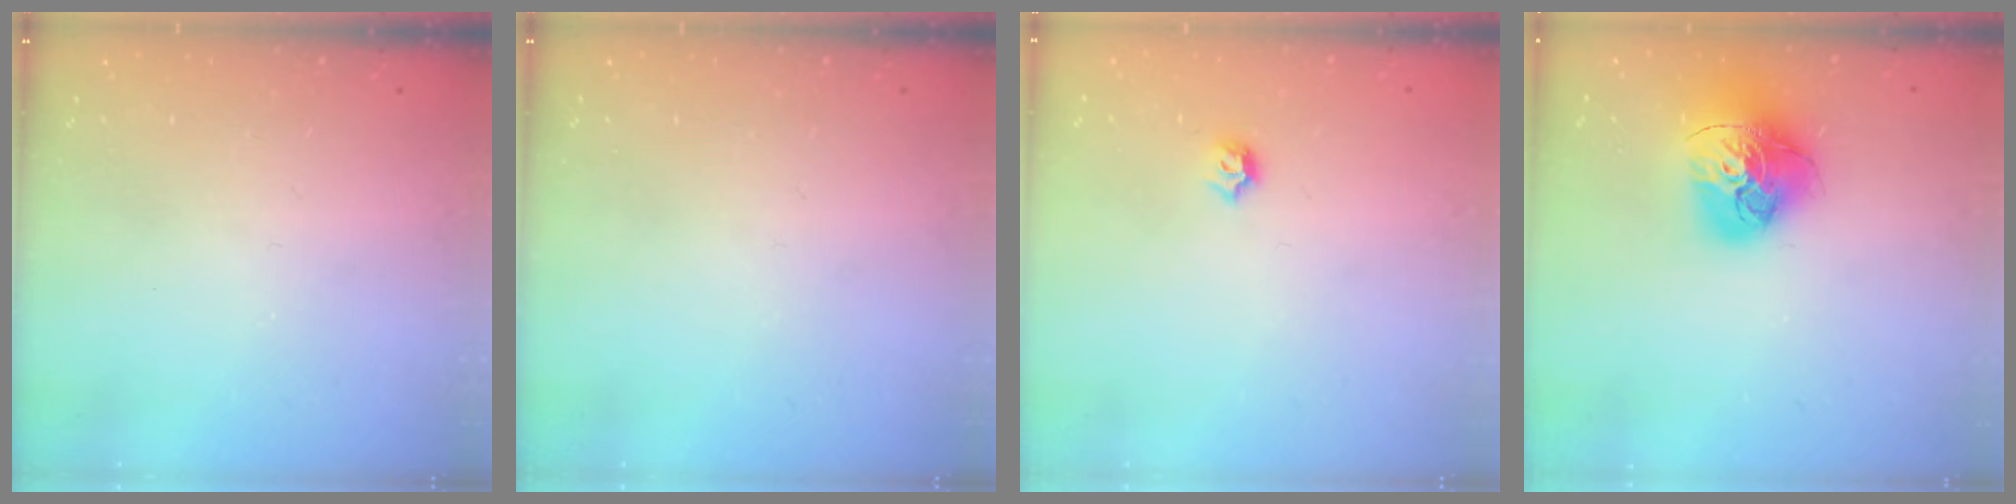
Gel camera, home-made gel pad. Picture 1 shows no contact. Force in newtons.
{"total": 0.0}
{"total": 3.7, "press": 3.6, "slide": 0.6}
{"total": 17.4, "press": 17.3, "slide": 1.8}